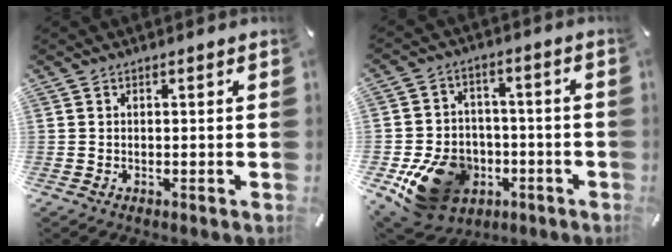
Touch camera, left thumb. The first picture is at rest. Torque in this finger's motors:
{"motor_torque": [1.54, 2.84, 0.51, 0.07, 0.35]}